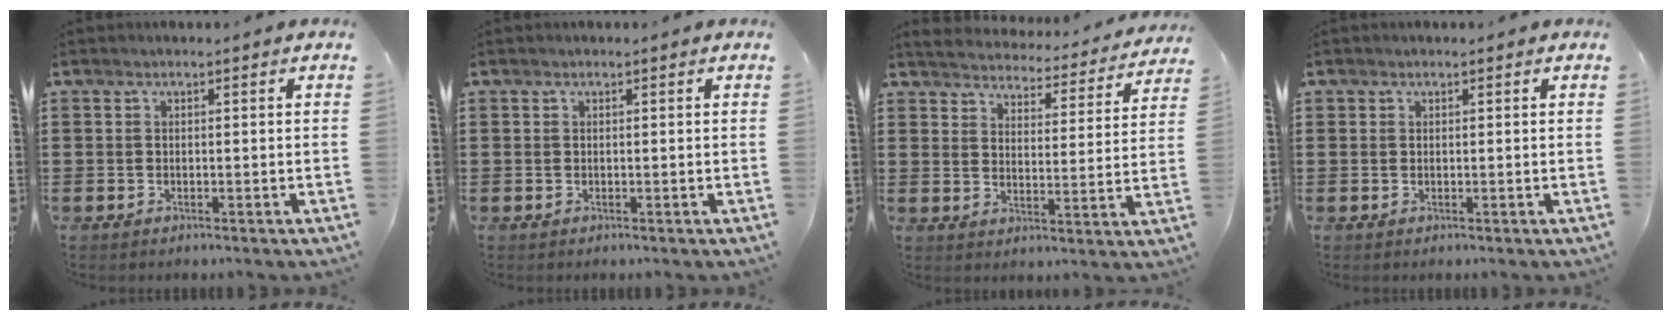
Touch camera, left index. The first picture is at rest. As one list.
[{"total": 0.0}, {"total": 3.9, "force": [3.9, -0.2, -0.2], "torque": [-0.021, -0.037, 0.062]}, {"total": 0.5, "force": [0.3, 0.5, 0.1], "torque": [-0.003, 0.003, 0.006]}]